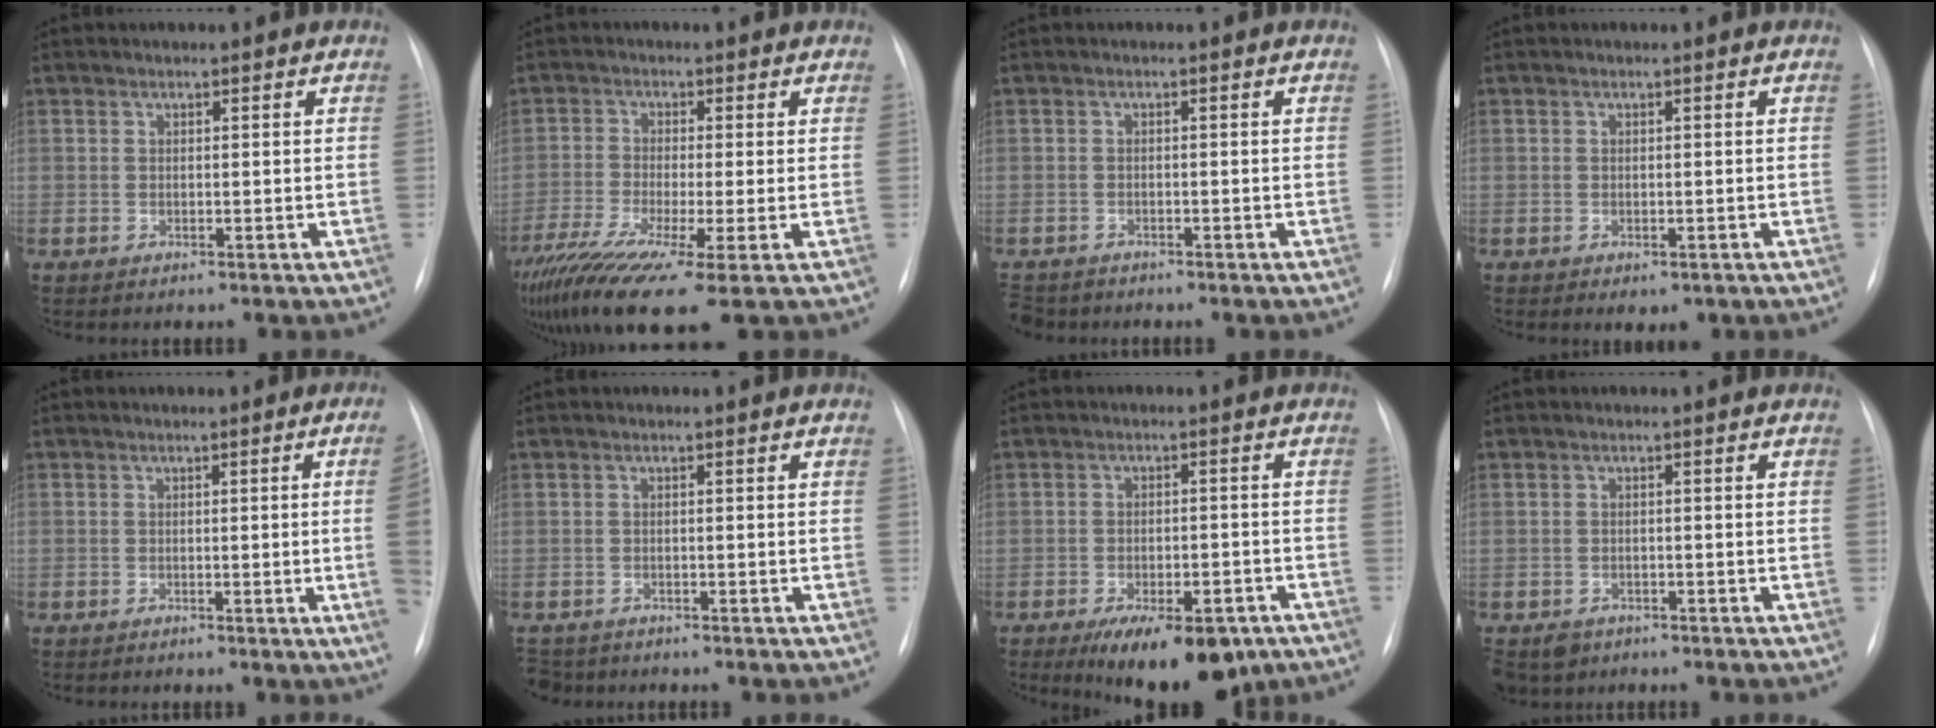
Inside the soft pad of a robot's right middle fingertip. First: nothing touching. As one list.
[{"total": 13.2, "force": [-8.3, 1.5, 10.1], "torque": [-0.193, -0.032, -0.142]}, {"total": 4.3, "force": [-3.4, 2.4, 0.8], "torque": [-0.011, -0.002, -0.057]}, {"total": 1.8, "force": [-0.7, 1.2, 1.1], "torque": [-0.007, -0.003, 0.004]}, {"total": 5.1, "force": [-0.4, -1.9, 4.8], "torque": [-0.043, -0.007, -0.004]}, {"total": 3.6, "force": [-3.1, 1.9, 0.3], "torque": [-0.002, -0.001, -0.053]}, {"total": 12.7, "force": [-8.5, 5.1, 8.0], "torque": [-0.098, -0.002, -0.116]}, {"total": 4.3, "force": [-3.0, 3.0, 0.6], "torque": [-0.009, 0.003, -0.045]}]